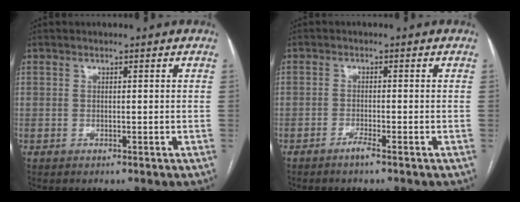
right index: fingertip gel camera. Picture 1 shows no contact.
{"total": 1.7, "force": [-1.4, -0.3, 1.0], "torque": [-0.026, -0.003, -0.028]}